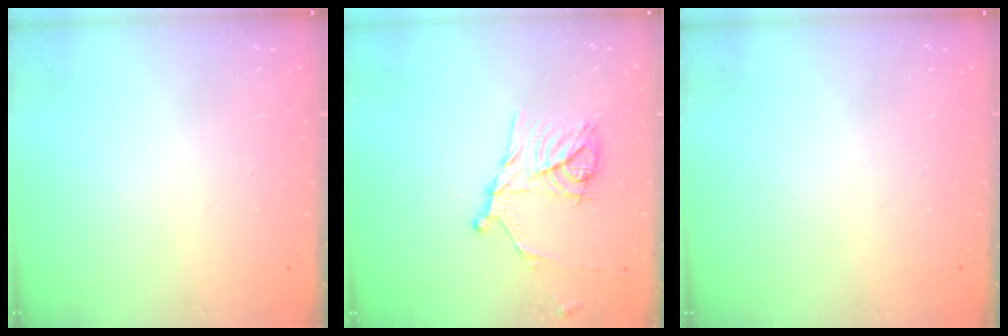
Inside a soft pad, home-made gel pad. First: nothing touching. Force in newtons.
{"total": 13.8, "press": 13.7, "slide": 0.8}
{"total": 0.0}